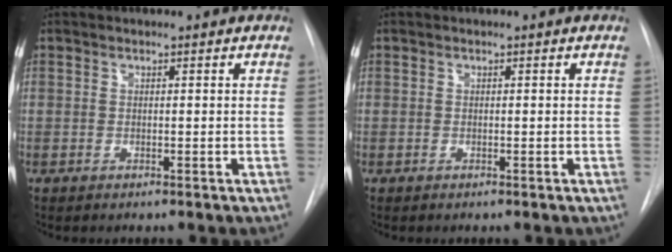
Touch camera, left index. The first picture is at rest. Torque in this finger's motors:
{"motor_torque": [-0.11, -0.09, 0.02, 0.02]}